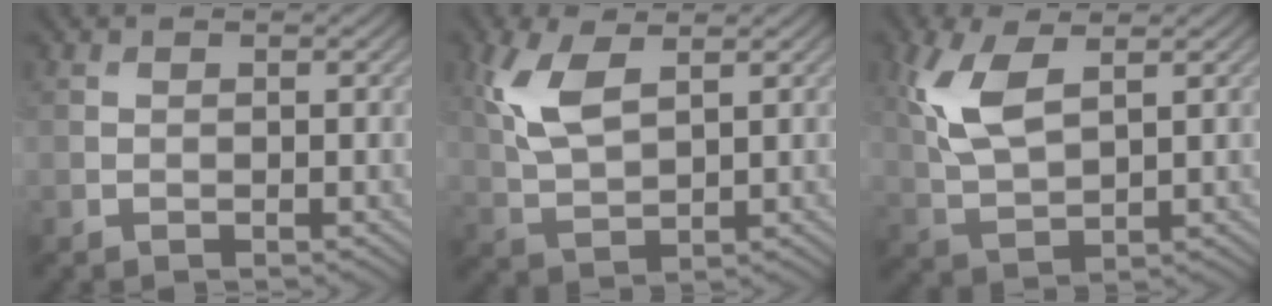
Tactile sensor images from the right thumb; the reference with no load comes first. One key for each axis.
{"total": 7.0, "fx": 2.8, "fy": 3.2, "fz": 5.5, "tx": -0.135, "ty": 0.005, "tz": 0.057}
{"total": 7.8, "fx": 2.9, "fy": 3.6, "fz": 6.3, "tx": -0.156, "ty": 0.006, "tz": 0.058}